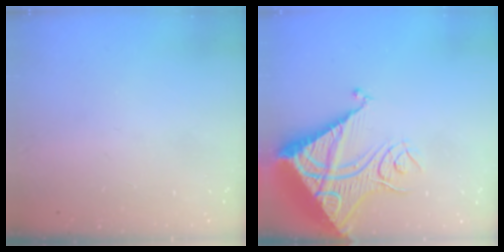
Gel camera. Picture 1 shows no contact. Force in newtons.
{"total": 17.4, "press": 17.3, "slide": 2.1}